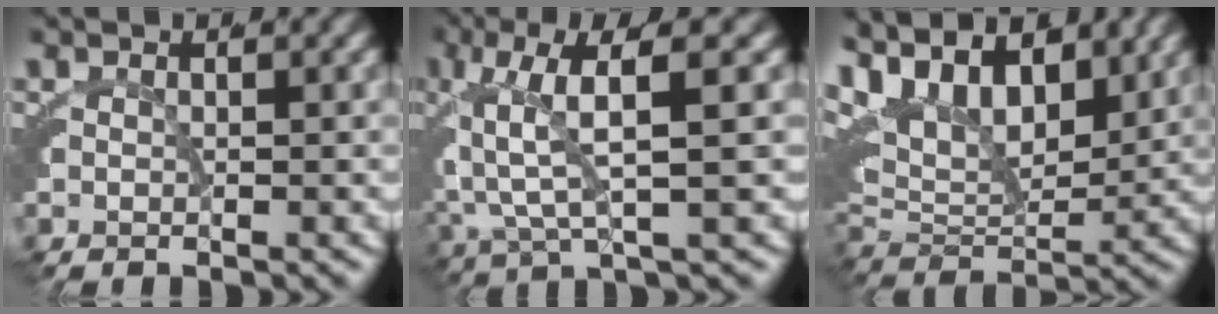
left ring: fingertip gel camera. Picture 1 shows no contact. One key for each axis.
{"total": 6.5, "fx": 1.8, "fy": 2.1, "fz": 5.9, "tx": -0.109, "ty": 0.027, "tz": 0.024}
{"total": 12.6, "fx": 4.4, "fy": 9.1, "fz": 7.5, "tx": -0.141, "ty": 0.013, "tz": 0.059}